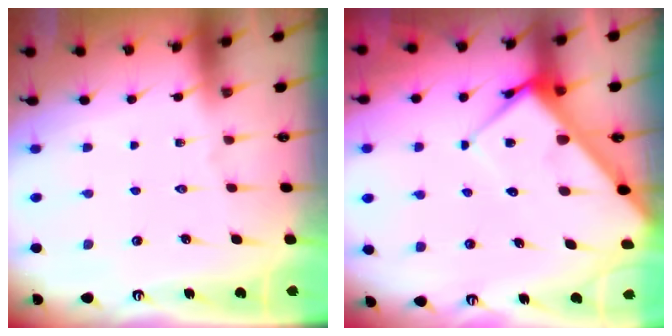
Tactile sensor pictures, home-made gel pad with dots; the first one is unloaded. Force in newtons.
{"total": 7.3, "press": 7.3, "slide": 0.7}